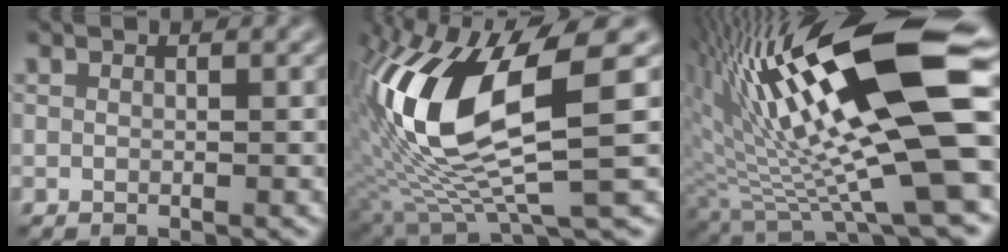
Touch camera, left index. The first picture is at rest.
{"total": 13.5, "force": [1.7, 4.4, 12.7], "torque": [-0.273, -0.017, 0.037]}
{"total": 18.2, "force": [3.8, 4.4, 17.3], "torque": [-0.306, 0.001, 0.073]}